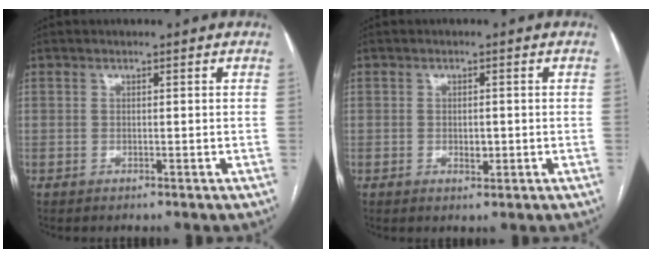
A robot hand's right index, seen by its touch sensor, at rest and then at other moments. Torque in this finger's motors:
{"motor_torque": [-0.12, -0.04, -0.05, 0.00]}